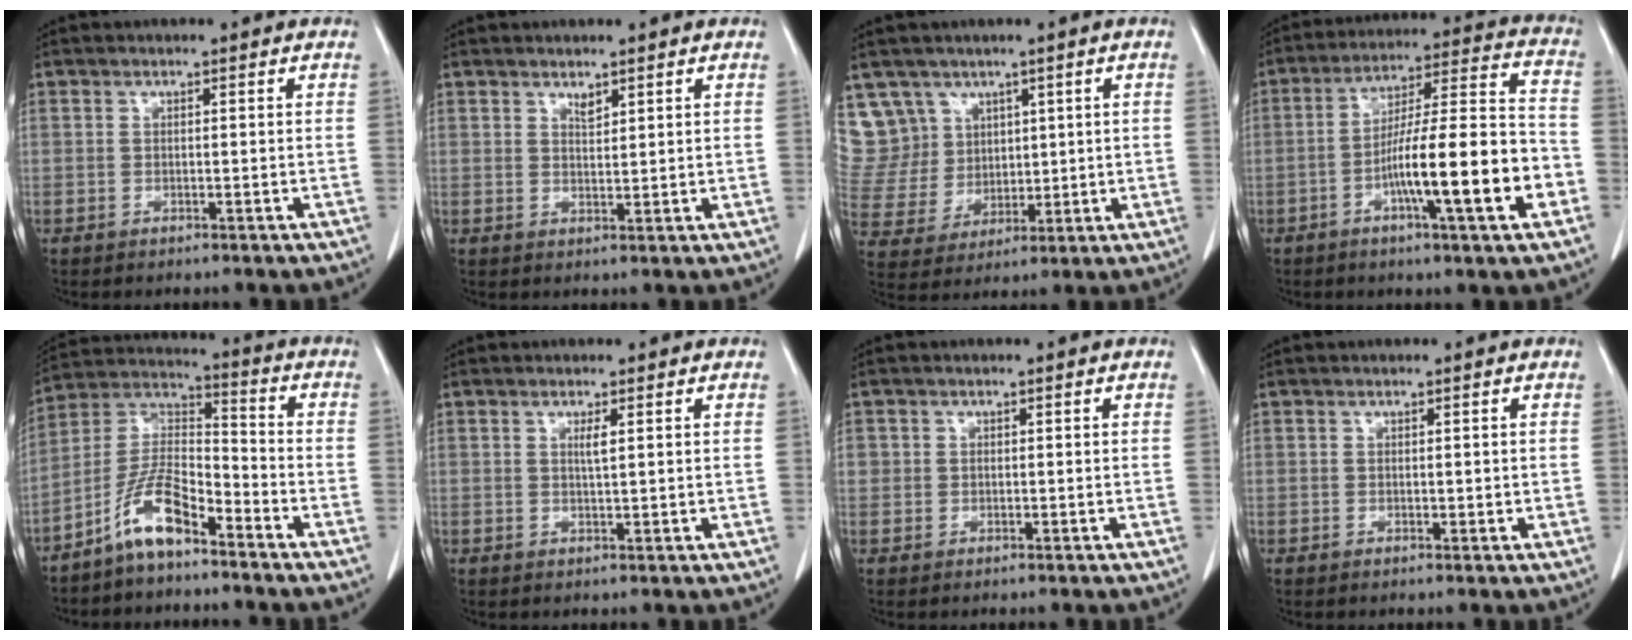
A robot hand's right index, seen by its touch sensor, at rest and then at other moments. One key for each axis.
{"total": 1.7, "fx": 1.4, "fy": 0.5, "fz": 0.8, "tx": -0.012, "ty": -0.006, "tz": 0.025}
{"total": 9.8, "fx": 6.1, "fy": 7.7, "fz": 0.2, "tx": -0.015, "ty": 0.035, "tz": 0.134}
{"total": 16.8, "fx": -5.6, "fy": 1.1, "fz": 15.8, "tx": -0.259, "ty": 0.006, "tz": -0.089}
{"total": 9.4, "fx": -6.3, "fy": 2.3, "fz": 6.5, "tx": -0.136, "ty": 0.010, "tz": -0.130}
{"total": 1.6, "fx": 0.7, "fy": 0.0, "fz": 1.4, "tx": -0.027, "ty": -0.004, "tz": 0.011}
{"total": 1.5, "fx": 0.2, "fy": 1.5, "fz": 0.2, "tx": 0.007, "ty": 0.005, "tz": 0.002}
{"total": 0.8, "fx": 0.1, "fy": 0.5, "fz": 0.6, "tx": -0.004, "ty": -0.001, "tz": 0.003}